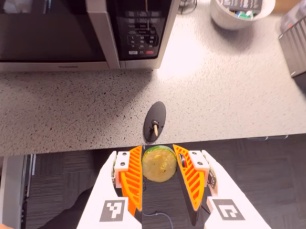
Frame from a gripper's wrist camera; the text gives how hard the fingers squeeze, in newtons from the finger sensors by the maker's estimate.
{"total": 9.5, "left": 9.8, "right": 9.2}